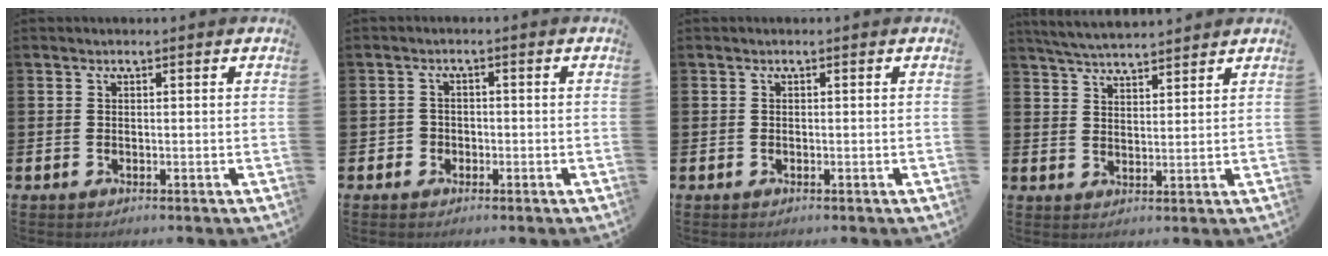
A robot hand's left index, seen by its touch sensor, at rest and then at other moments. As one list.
[{"total": 1.8, "force": [-0.9, 1.6, 0.0], "torque": [-0.001, 0.003, -0.023]}, {"total": 0.0}, {"total": 4.5, "force": [4.5, 0.2, 0.4], "torque": [-0.018, -0.024, 0.080]}]